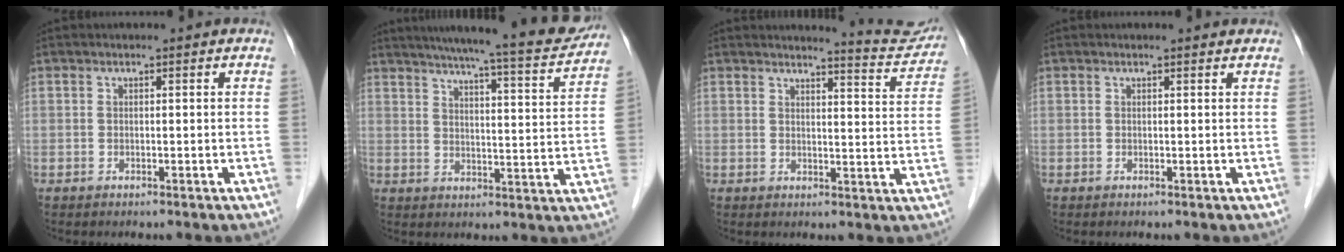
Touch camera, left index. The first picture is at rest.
{"total": 19.3, "force": [17.2, 1.3, 8.6], "torque": [-0.127, -0.025, 0.218]}
{"total": 7.7, "force": [7.7, 0.1, 0.4], "torque": [-0.007, -0.035, 0.077]}
{"total": 1.0, "force": [1.0, 0.0, 0.1], "torque": [-0.013, -0.003, 0.007]}